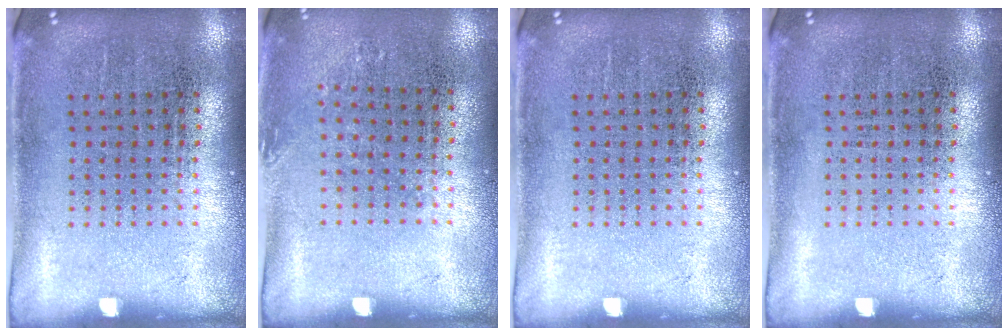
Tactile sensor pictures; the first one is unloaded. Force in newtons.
{"total": 0.8, "press": 0.7, "slide": 0.3}
{"total": 0.0}
{"total": 0.0}